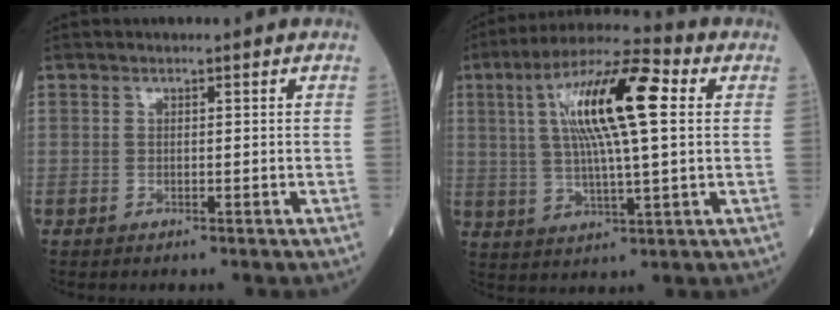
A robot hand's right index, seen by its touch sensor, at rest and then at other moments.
{"total": 15.3, "force": [3.7, 2.3, 14.6], "torque": [-0.270, 0.026, 0.060]}